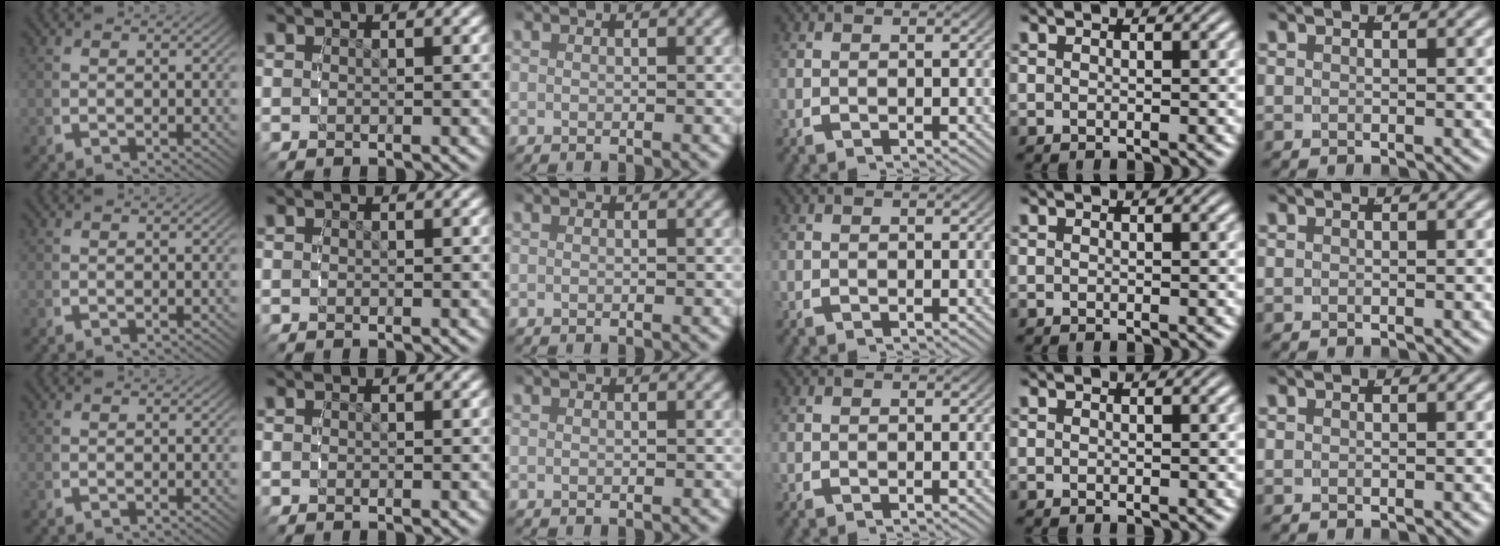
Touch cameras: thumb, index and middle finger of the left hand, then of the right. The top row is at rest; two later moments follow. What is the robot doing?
{"motion": "reach", "object": "photo album"}